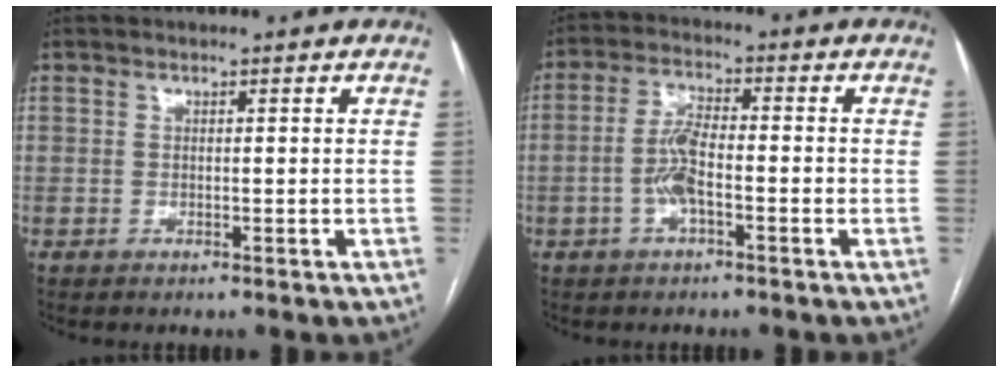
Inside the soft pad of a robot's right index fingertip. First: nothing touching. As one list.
[{"total": 5.3, "force": [-1.6, 1.6, 4.8], "torque": [-0.106, 0.009, -0.033]}]